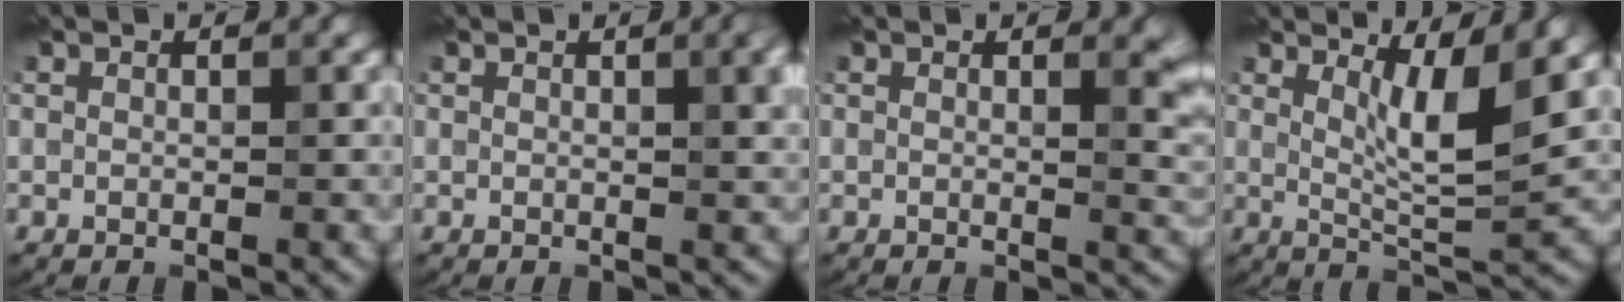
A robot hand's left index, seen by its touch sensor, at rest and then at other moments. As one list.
[{"total": 4.8, "force": [1.4, 2.0, 4.1], "torque": [-0.035, 0.006, 0.025]}, {"total": 3.4, "force": [1.3, 1.4, 2.9], "torque": [-0.027, -0.005, 0.021]}, {"total": 4.9, "force": [2.1, 0.9, 4.2], "torque": [-0.070, -0.010, 0.039]}]